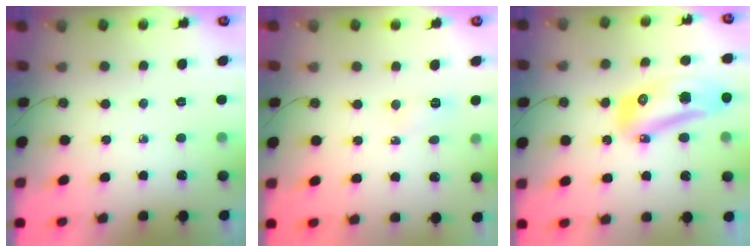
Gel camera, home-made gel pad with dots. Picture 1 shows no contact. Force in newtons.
{"total": 3.8, "press": 3.6, "slide": 1.3}
{"total": 14.5, "press": 14.4, "slide": 1.9}